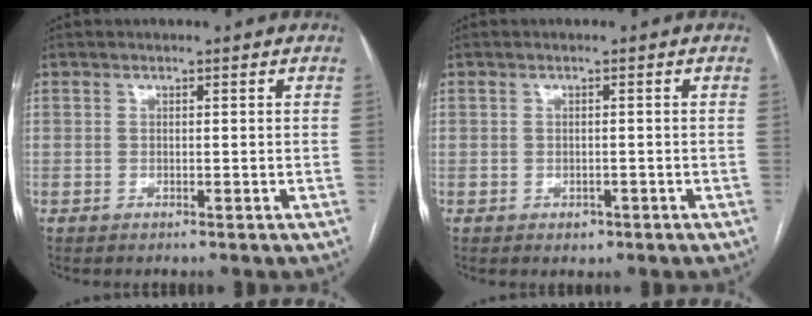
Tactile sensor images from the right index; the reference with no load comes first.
{"total": 1.5, "force": [-0.8, 1.2, 0.6], "torque": [-0.007, 0.003, -0.004]}